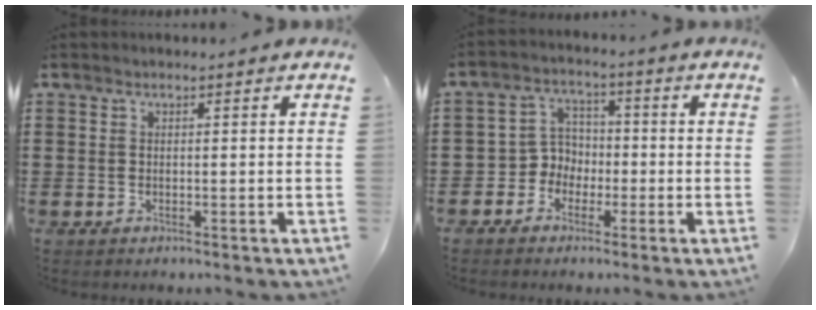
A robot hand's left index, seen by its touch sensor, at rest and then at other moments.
{"total": 4.6, "force": [-1.8, 4.2, 0.9], "torque": [-0.041, 0.007, -0.043]}